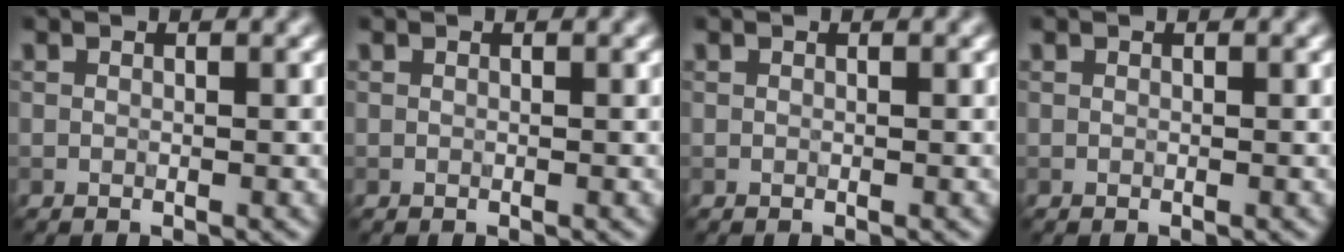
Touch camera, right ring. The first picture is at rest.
{"total": 0.0}
{"total": 0.0}
{"total": 0.0}